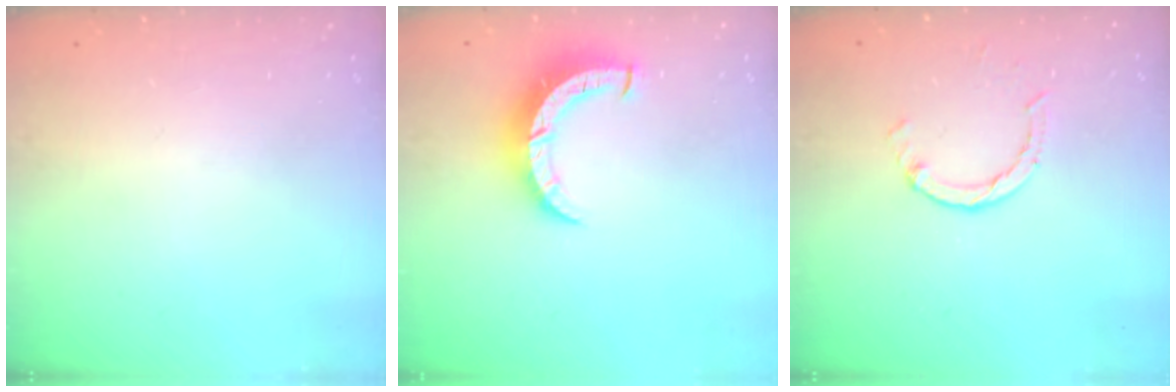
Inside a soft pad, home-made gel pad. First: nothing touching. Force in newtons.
{"total": 8.7, "press": 8.7, "slide": 0.9}
{"total": 1.4, "press": 1.4, "slide": 0.2}